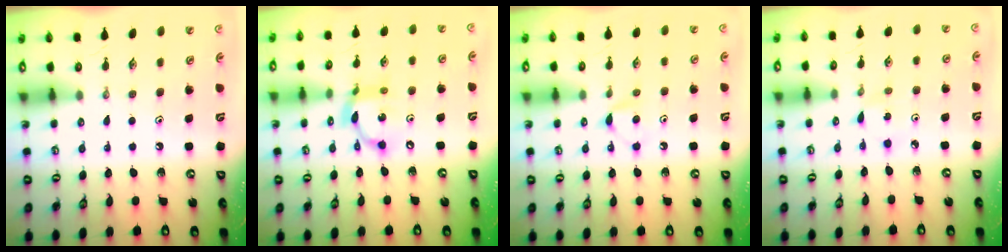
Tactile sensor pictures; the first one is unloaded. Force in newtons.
{"total": 10.5, "press": 10.5, "slide": 0.6}
{"total": 5.5, "press": 5.5, "slide": 0.8}
{"total": 2.4, "press": 2.4, "slide": 0.3}